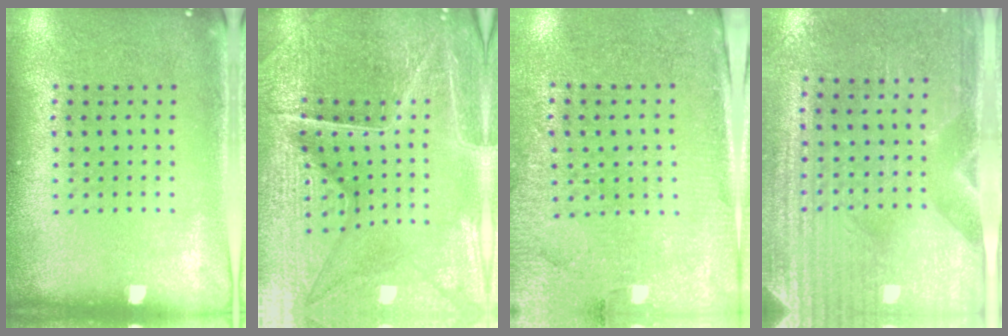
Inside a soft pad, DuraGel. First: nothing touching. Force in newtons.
{"total": 5.2, "press": 5.0, "slide": 1.5}
{"total": 3.1, "press": 2.9, "slide": 1.1}
{"total": 3.1, "press": 2.8, "slide": 1.3}